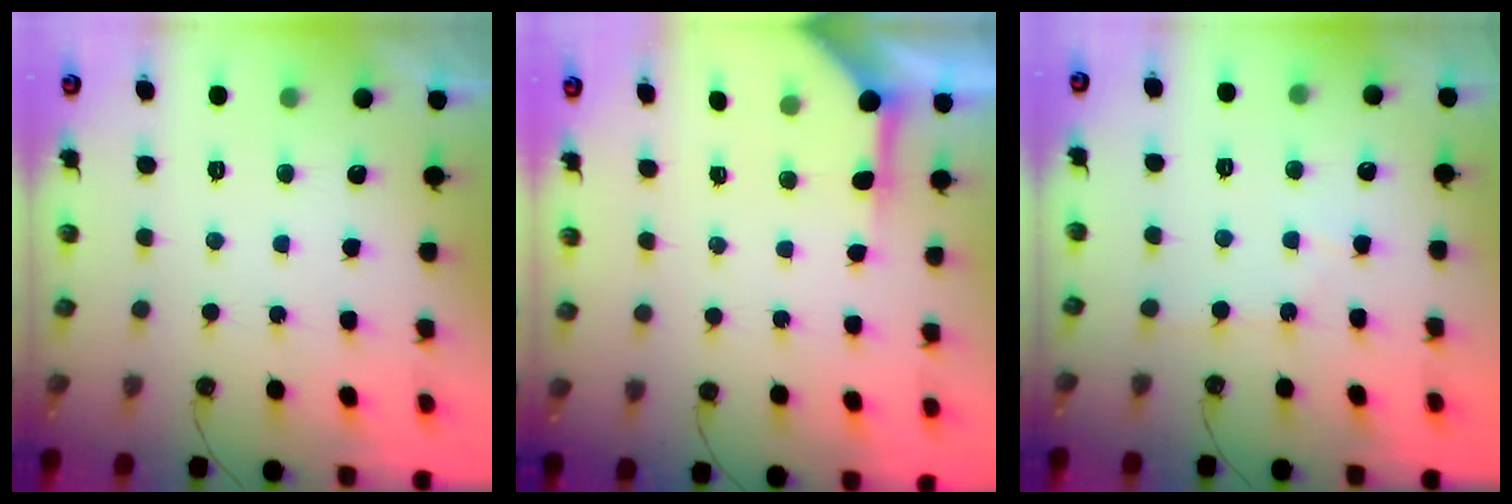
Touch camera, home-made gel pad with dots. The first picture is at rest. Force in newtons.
{"total": 4.8, "press": 4.8, "slide": 0.1}
{"total": 2.8, "press": 2.7, "slide": 0.4}